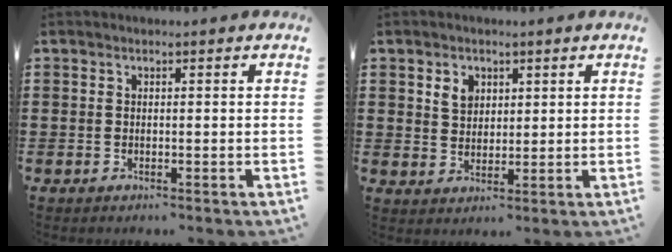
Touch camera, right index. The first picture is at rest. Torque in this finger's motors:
{"motor_torque": [0.14, 0.20, 0.22, 0.02]}